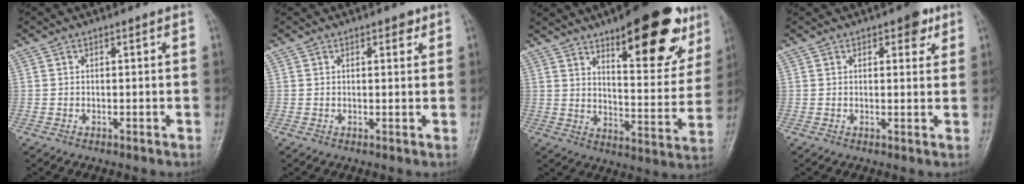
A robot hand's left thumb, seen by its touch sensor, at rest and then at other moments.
{"total": 1.8, "force": [1.1, 0.8, 1.2], "torque": [-0.008, -0.004, 0.013]}
{"total": 22.3, "force": [13.2, 7.6, 16.3], "torque": [-0.177, -0.058, 0.192]}
{"total": 4.2, "force": [2.3, 2.0, 2.9], "torque": [-0.021, -0.007, 0.024]}